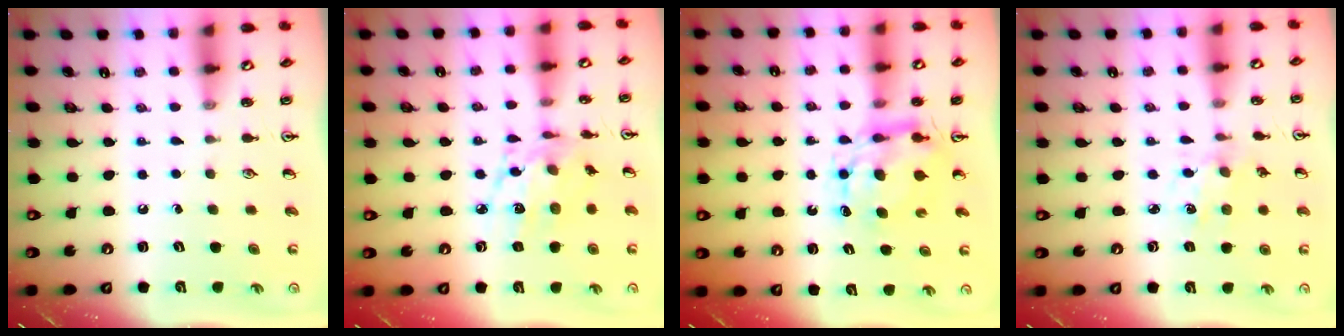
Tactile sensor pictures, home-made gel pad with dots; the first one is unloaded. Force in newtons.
{"total": 11.6, "press": 11.5, "slide": 0.8}
{"total": 8.4, "press": 8.4, "slide": 0.5}
{"total": 1.5, "press": 1.4, "slide": 0.4}